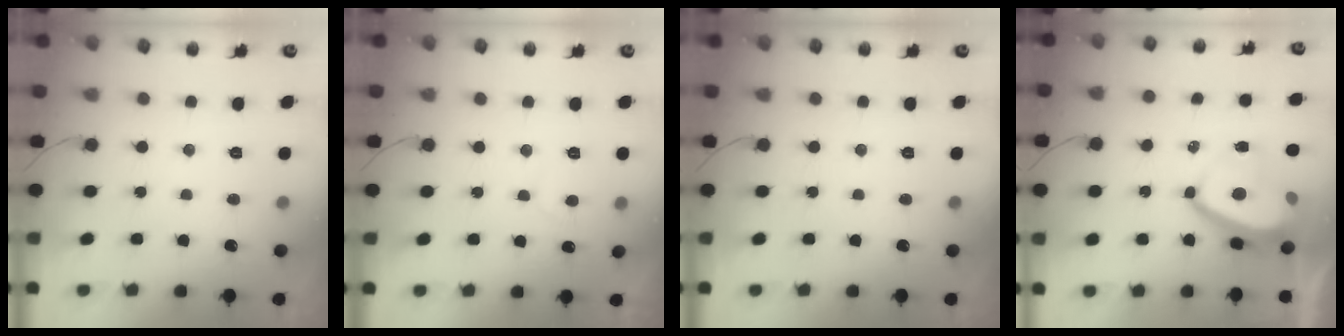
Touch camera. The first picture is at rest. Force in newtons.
{"total": 2.0, "press": 1.9, "slide": 0.6}
{"total": 0.0}
{"total": 7.3, "press": 7.2, "slide": 0.9}